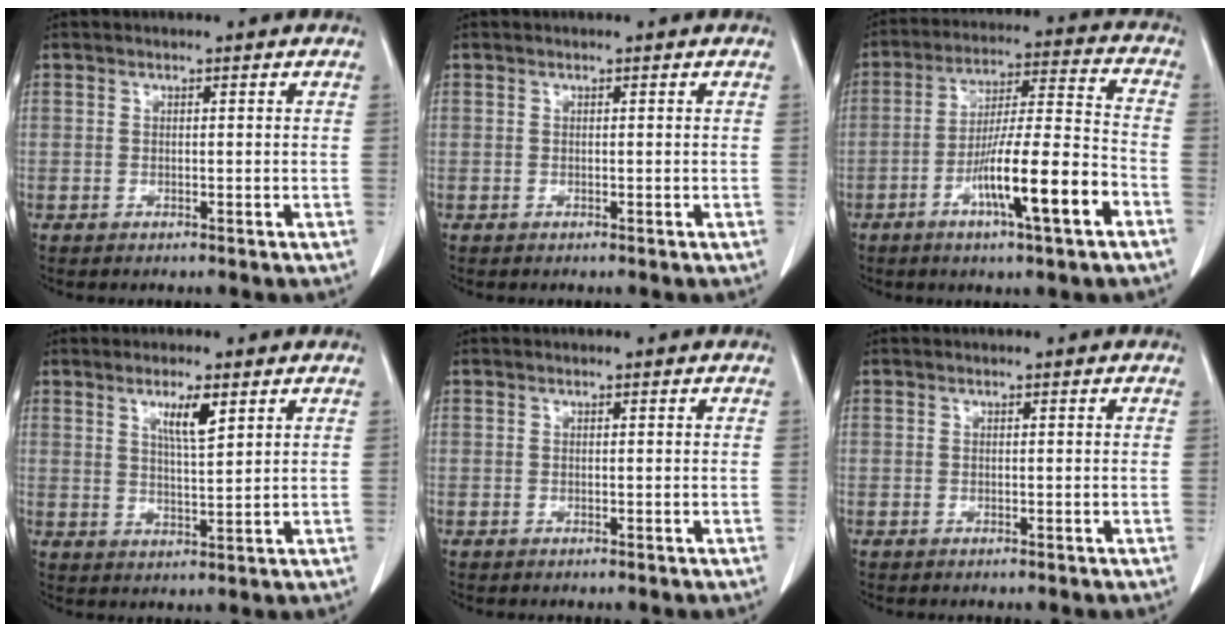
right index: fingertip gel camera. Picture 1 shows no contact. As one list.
[{"total": 0.0}, {"total": 14.3, "force": [-6.2, 0.6, 12.8], "torque": [-0.223, -0.002, -0.103]}, {"total": 4.9, "force": [2.6, 0.5, 4.1], "torque": [-0.073, -0.003, 0.046]}, {"total": 0.0}, {"total": 0.0}]